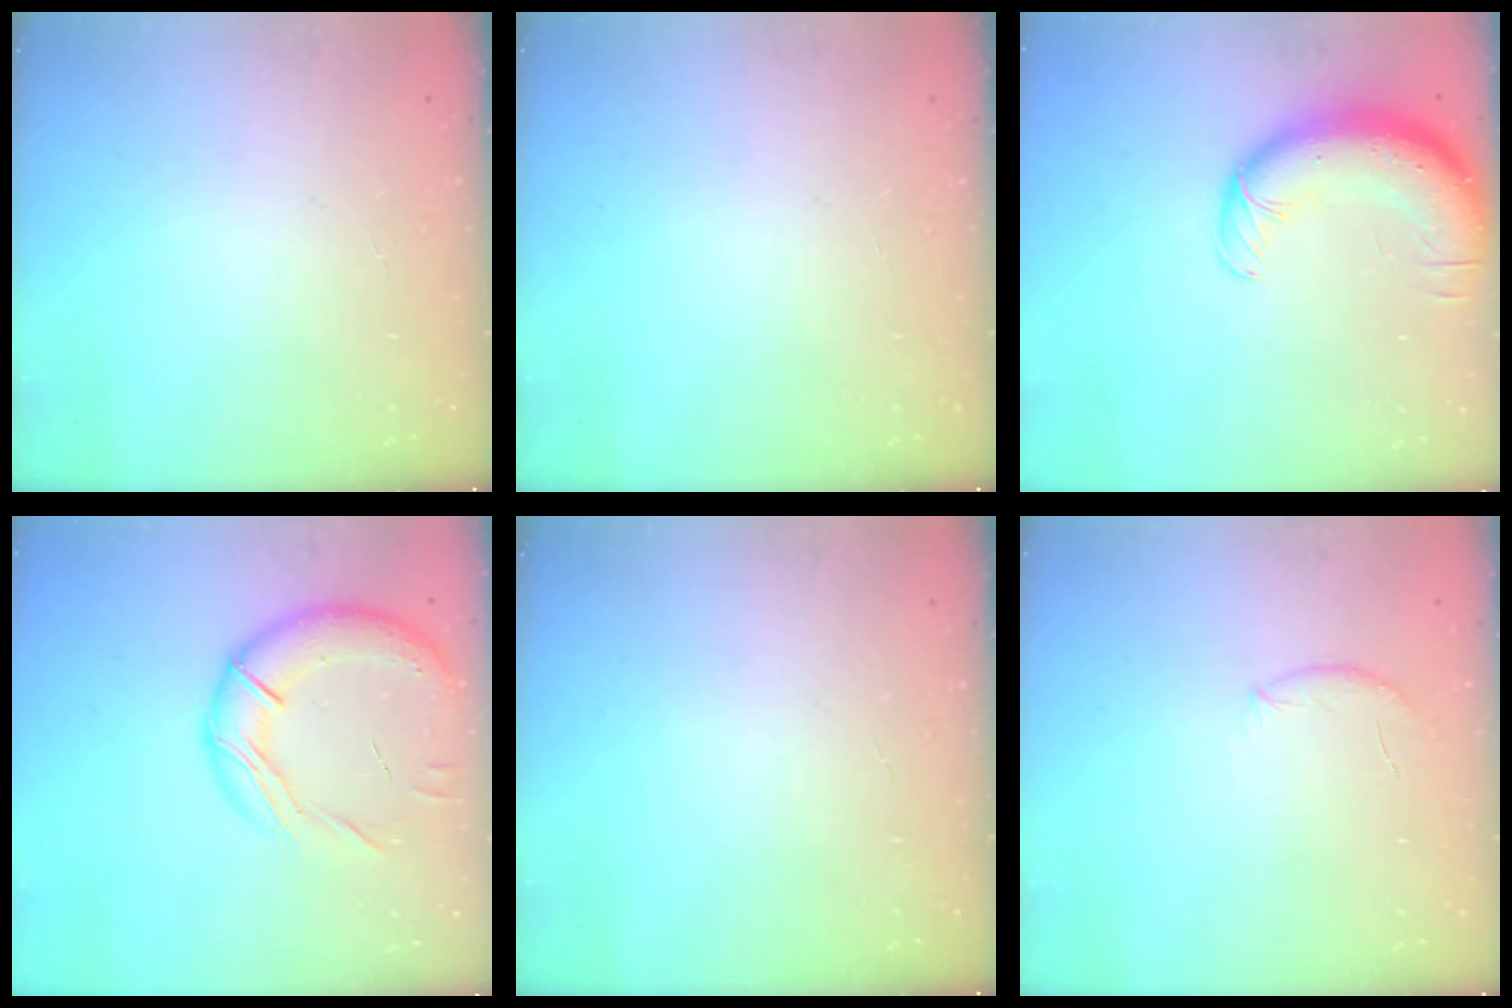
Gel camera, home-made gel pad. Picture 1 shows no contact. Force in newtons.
{"total": 0.0}
{"total": 13.5, "press": 13.0, "slide": 3.6}
{"total": 17.8, "press": 17.6, "slide": 2.9}
{"total": 0.0}
{"total": 6.9, "press": 6.7, "slide": 1.8}